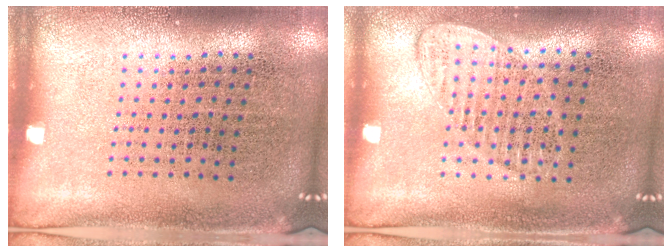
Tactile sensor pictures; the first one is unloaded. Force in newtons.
{"total": 1.0, "press": 1.0, "slide": 0.2}